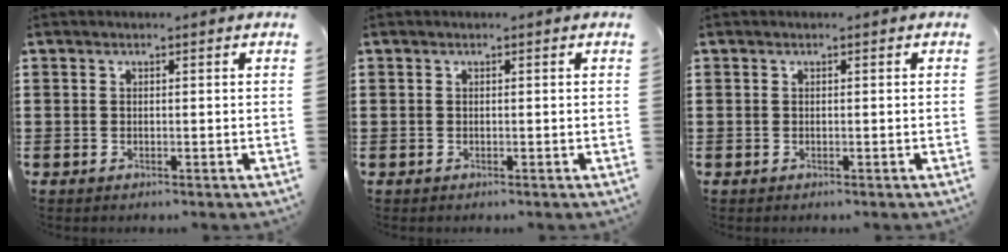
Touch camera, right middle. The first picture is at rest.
{"total": 0.0}
{"total": 0.0}